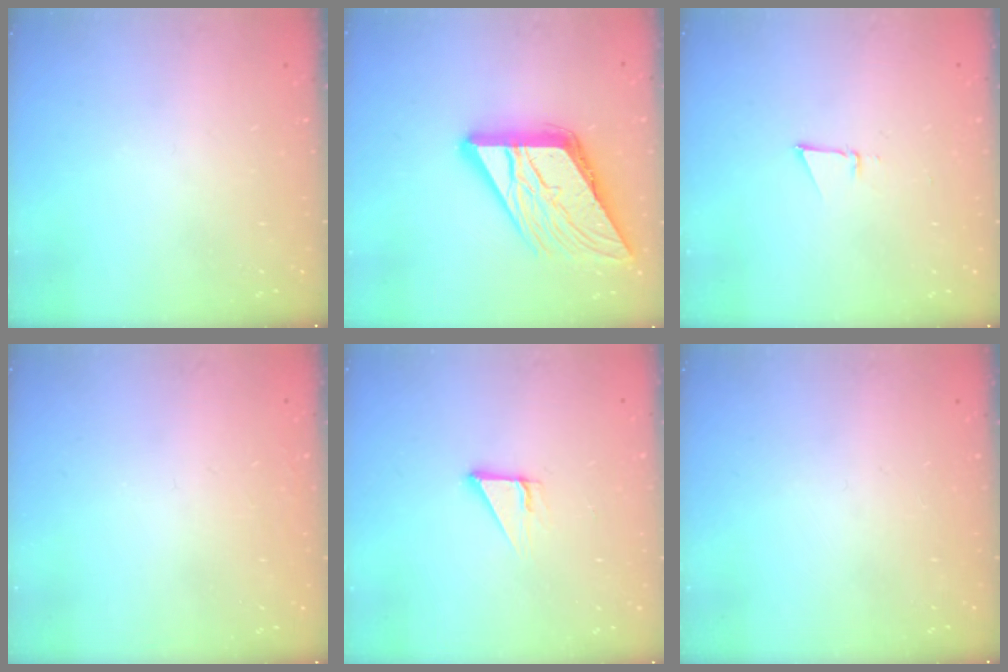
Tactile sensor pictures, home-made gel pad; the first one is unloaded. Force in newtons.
{"total": 17.1, "press": 17.1, "slide": 1.8}
{"total": 3.0, "press": 2.9, "slide": 0.8}
{"total": 1.5, "press": 1.5, "slide": 0.1}
{"total": 3.8, "press": 3.8, "slide": 0.2}
{"total": 0.0}